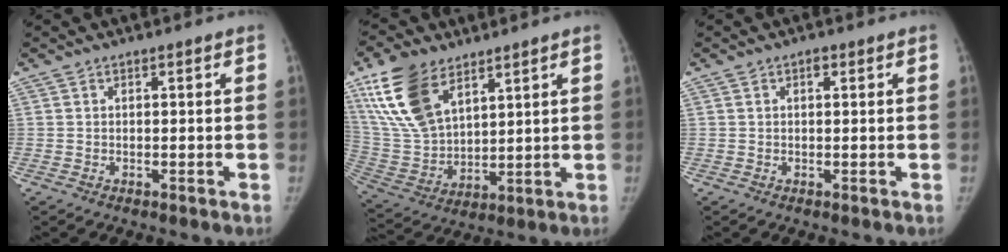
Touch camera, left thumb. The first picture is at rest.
{"total": 16.4, "force": [9.3, 8.8, 10.2], "torque": [-0.187, -0.031, 0.193]}
{"total": 1.3, "force": [0.6, 0.7, 0.8], "torque": [-0.008, 0.000, 0.007]}